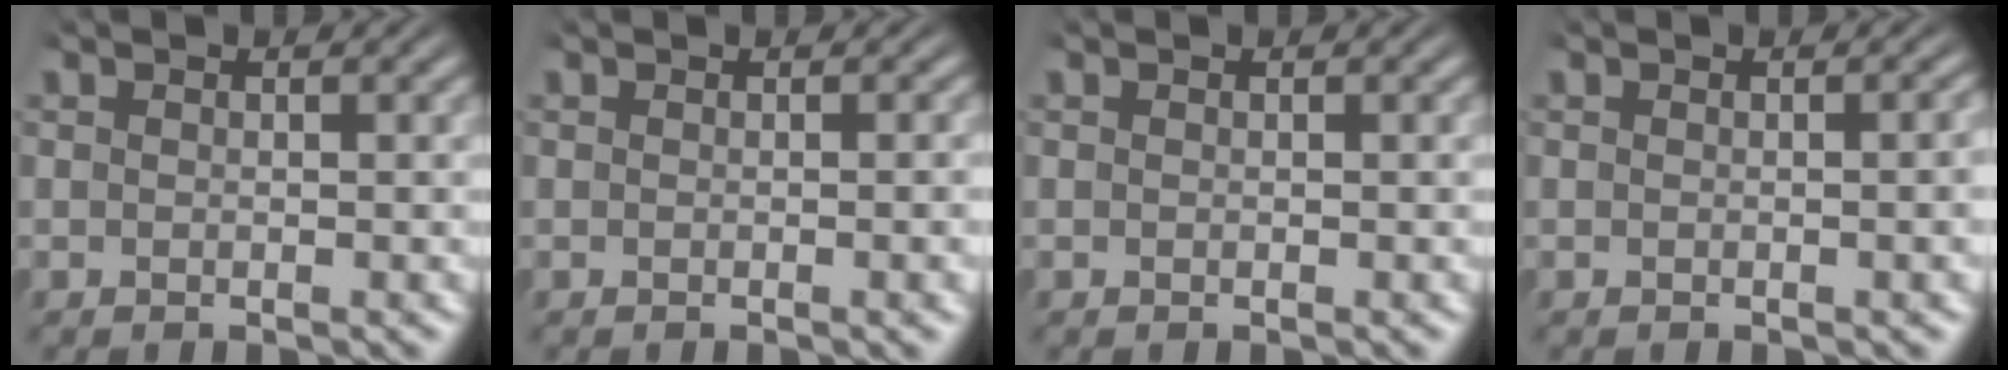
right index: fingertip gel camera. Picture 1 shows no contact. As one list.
[{"total": 0.6, "force": [-0.2, -0.3, 0.5], "torque": [-0.006, 0.005, -0.005]}, {"total": 0.0}, {"total": 1.0, "force": [-0.2, -0.1, 0.9], "torque": [-0.009, 0.007, -0.006]}]